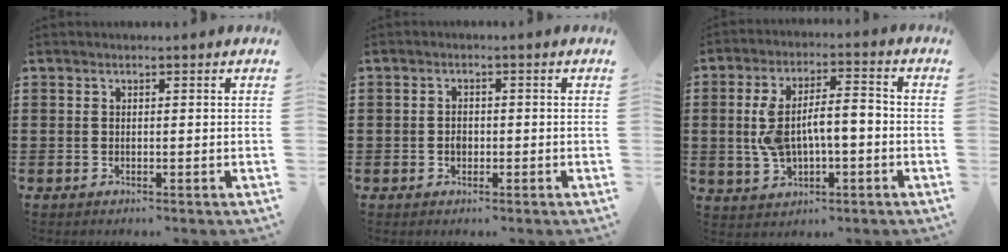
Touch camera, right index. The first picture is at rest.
{"total": 1.6, "force": [-0.3, 1.1, 1.1], "torque": [-0.022, 0.004, -0.006]}
{"total": 8.7, "force": [-0.7, 4.0, 7.7], "torque": [-0.168, 0.004, -0.020]}